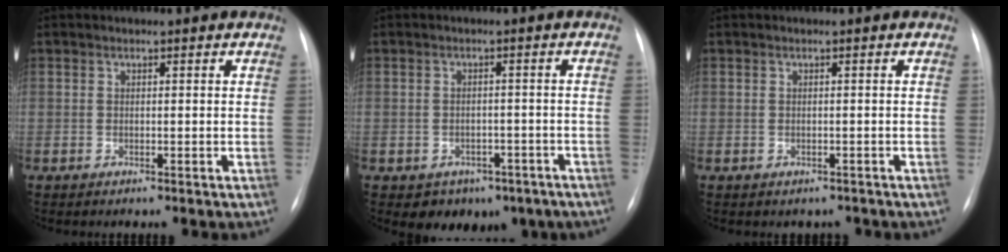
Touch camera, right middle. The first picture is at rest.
{"total": 7.2, "force": [-4.6, 5.0, 2.4], "torque": [-0.023, 0.017, -0.048]}
{"total": 1.8, "force": [-1.4, 1.1, 0.2], "torque": [-0.004, 0.006, -0.017]}